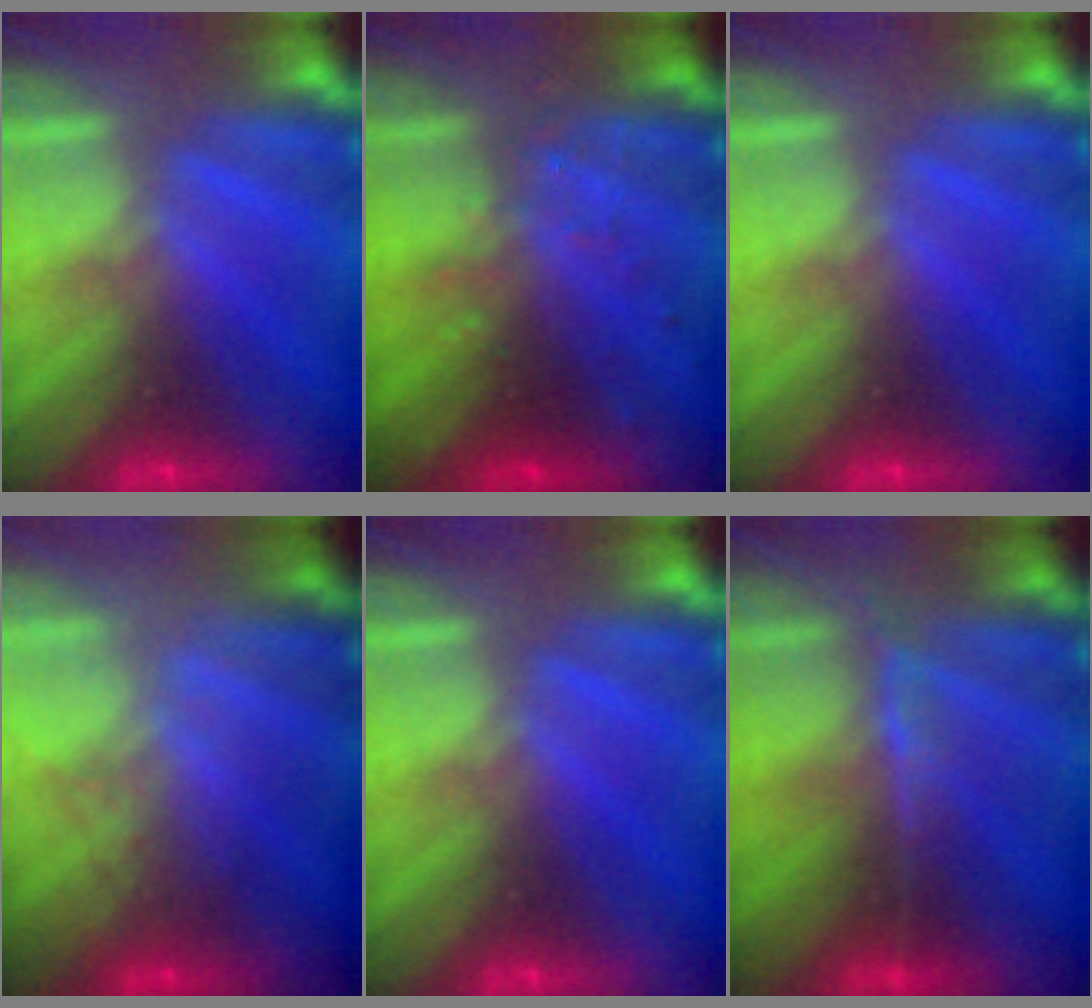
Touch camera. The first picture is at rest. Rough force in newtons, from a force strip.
{"total": 3.7}
{"total": 0.0}
{"total": 10.6}
{"total": 0.0}
{"total": 2.4}